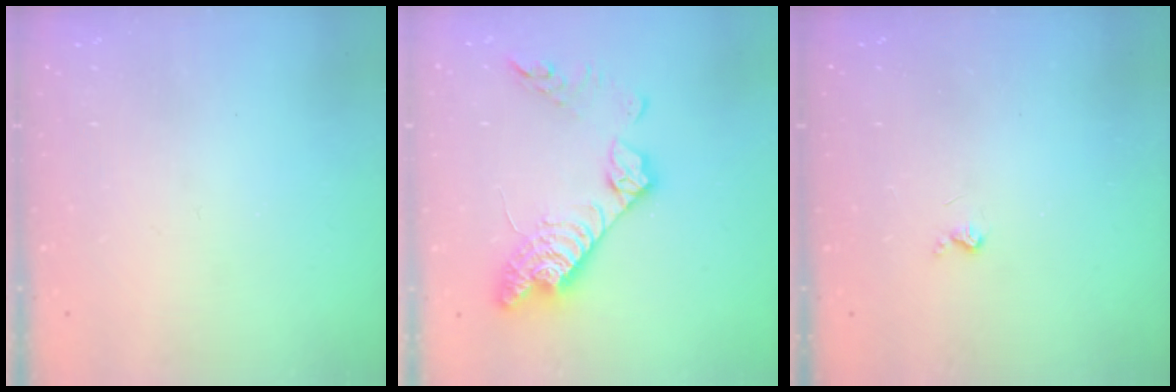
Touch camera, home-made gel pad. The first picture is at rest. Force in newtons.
{"total": 17.3, "press": 17.3, "slide": 0.9}
{"total": 2.6, "press": 2.6, "slide": 0.5}